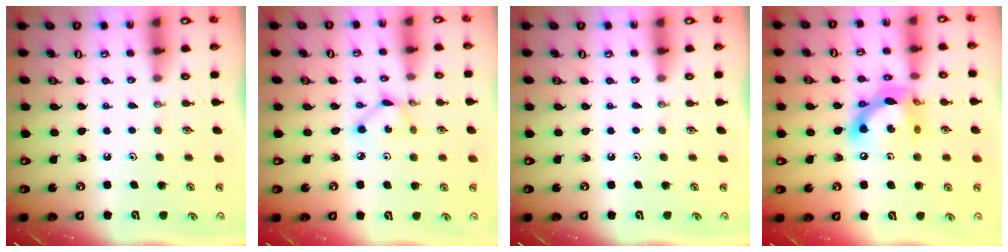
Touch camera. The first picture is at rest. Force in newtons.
{"total": 3.8, "press": 3.8, "slide": 0.1}
{"total": 0.0}
{"total": 13.5, "press": 13.5, "slide": 1.1}